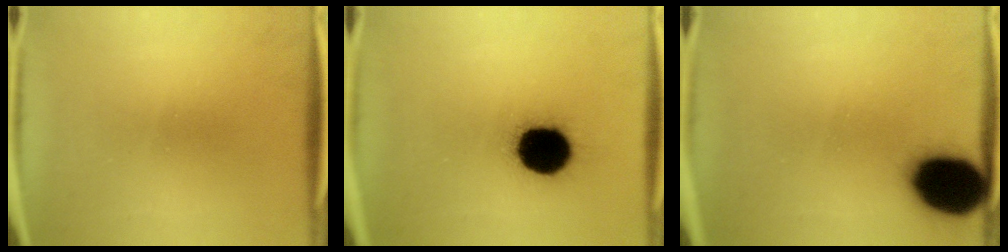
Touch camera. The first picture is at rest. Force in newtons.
{"total": 18.5}
{"total": 16.8}